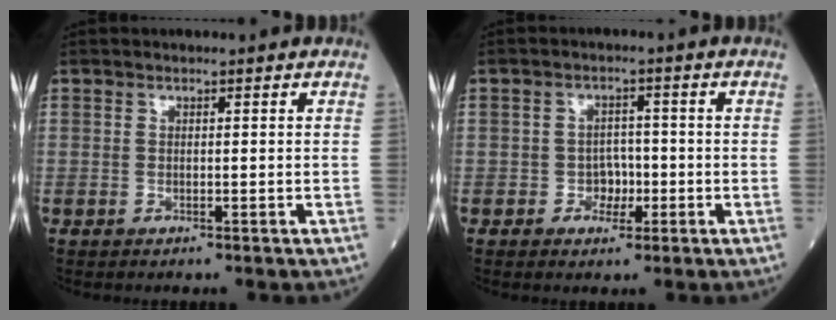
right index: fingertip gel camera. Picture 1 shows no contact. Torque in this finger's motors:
{"motor_torque": [-0.09, 0.06, -0.37, -0.21]}